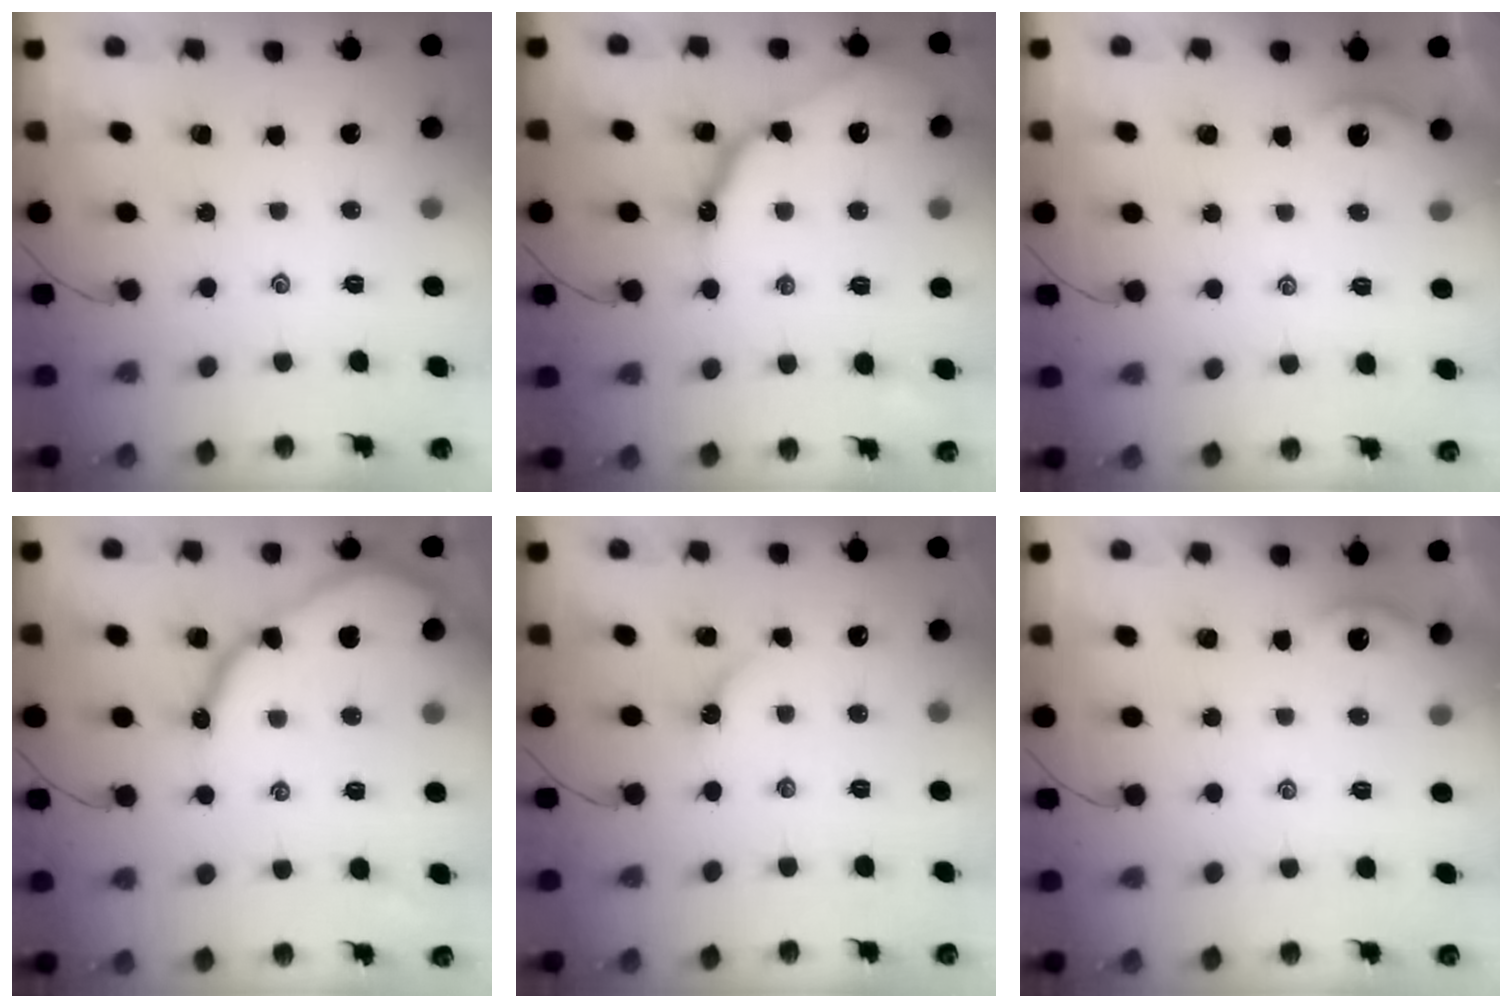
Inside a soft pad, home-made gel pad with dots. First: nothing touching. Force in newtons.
{"total": 13.5, "press": 13.5, "slide": 1.1}
{"total": 2.6, "press": 2.6, "slide": 0.3}
{"total": 12.6, "press": 12.6, "slide": 1.2}
{"total": 3.3, "press": 3.3, "slide": 0.6}
{"total": 2.6, "press": 2.6, "slide": 0.3}